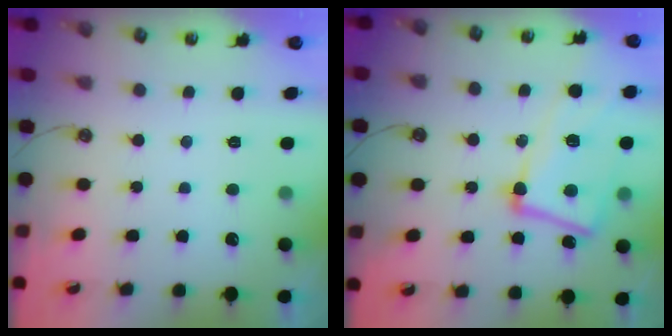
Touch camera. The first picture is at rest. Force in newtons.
{"total": 11.5, "press": 11.3, "slide": 2.2}